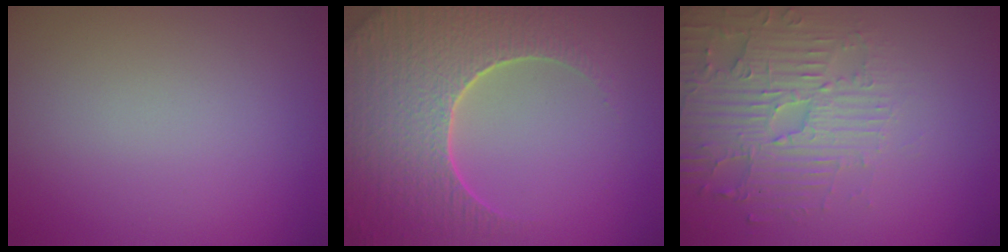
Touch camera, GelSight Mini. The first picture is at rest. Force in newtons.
{"total": 9.0, "press": 6.2, "slide": 6.5}
{"total": 4.5, "press": 4.1, "slide": 1.8}